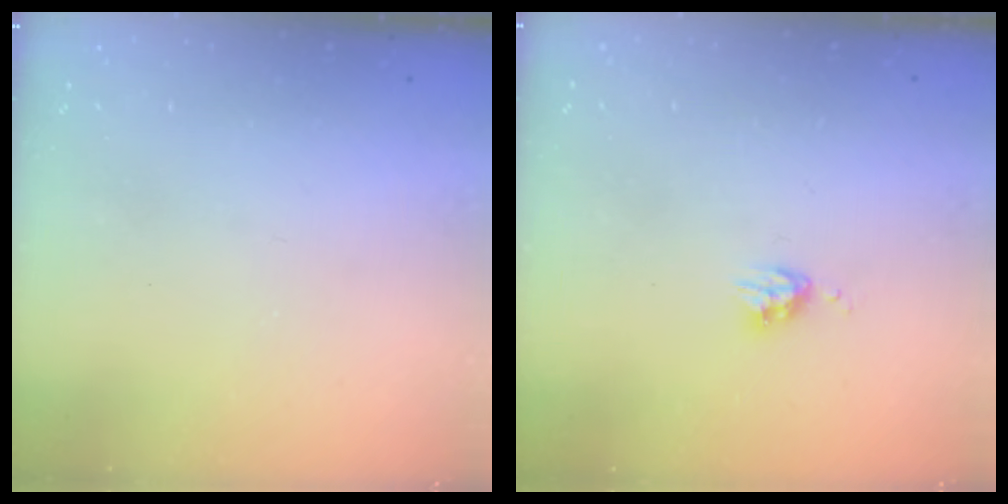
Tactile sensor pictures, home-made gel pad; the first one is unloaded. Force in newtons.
{"total": 4.0, "press": 3.9, "slide": 0.6}